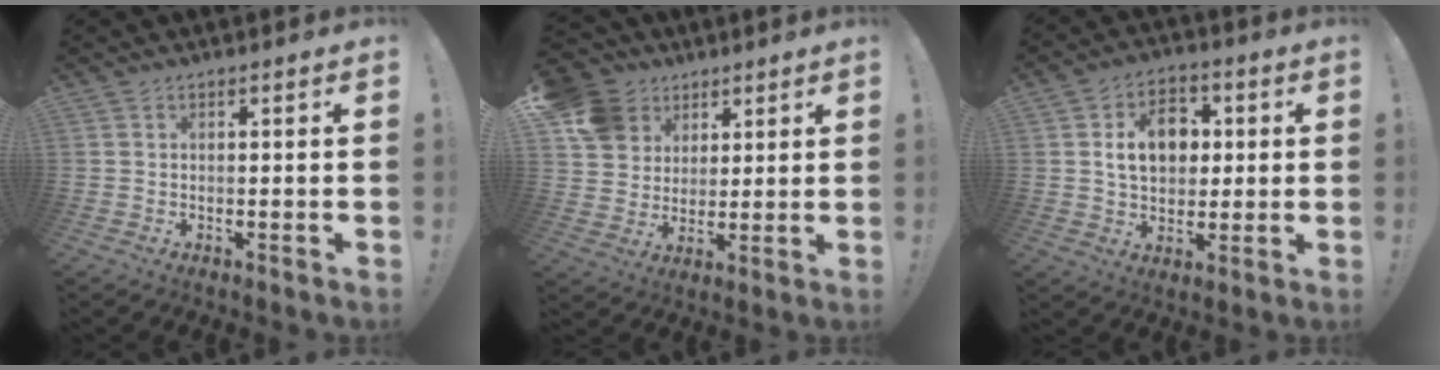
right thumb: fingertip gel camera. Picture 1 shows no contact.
{"total": 13.1, "force": [5.7, 10.9, 4.4], "torque": [-0.067, -0.022, 0.118]}
{"total": 12.6, "force": [2.4, 9.7, 7.6], "torque": [-0.102, 0.005, 0.048]}